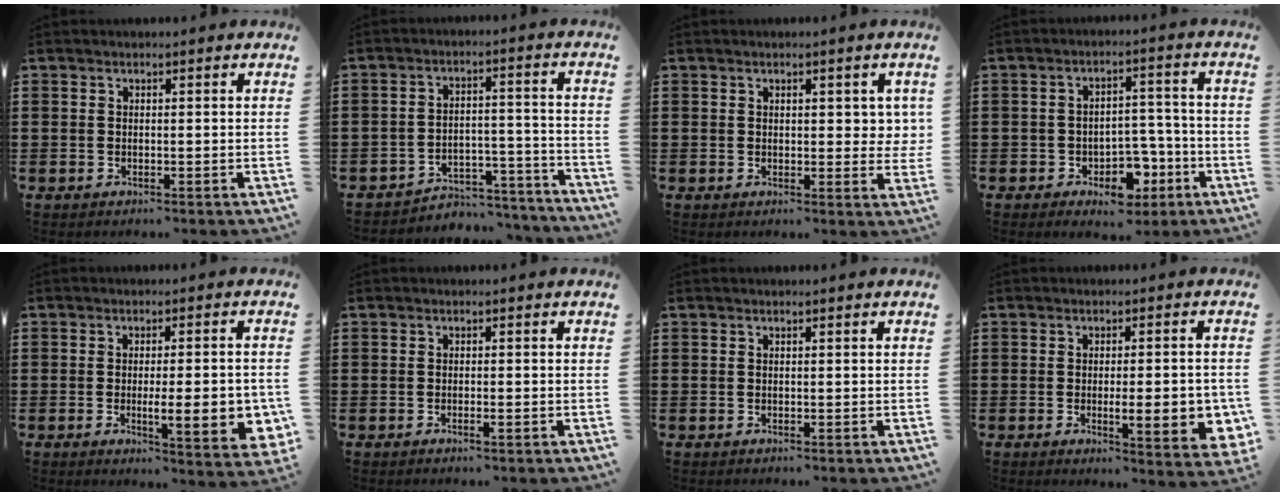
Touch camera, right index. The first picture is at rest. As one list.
[{"total": 5.2, "force": [-4.9, 1.3, 0.9], "torque": [-0.016, 0.014, -0.099]}, {"total": 2.8, "force": [0.8, 1.5, 2.3], "torque": [-0.022, -0.001, 0.007]}, {"total": 6.0, "force": [-3.2, 3.9, 3.2], "torque": [-0.046, 0.017, -0.058]}, {"total": 8.6, "force": [-1.4, 2.2, 8.2], "torque": [-0.108, -0.010, -0.020]}, {"total": 0.8, "force": [-0.5, 0.1, 0.7], "torque": [-0.014, -0.002, -0.008]}, {"total": 0.0}, {"total": 7.6, "force": [-1.3, 2.0, 7.3], "torque": [-0.093, -0.010, -0.019]}]